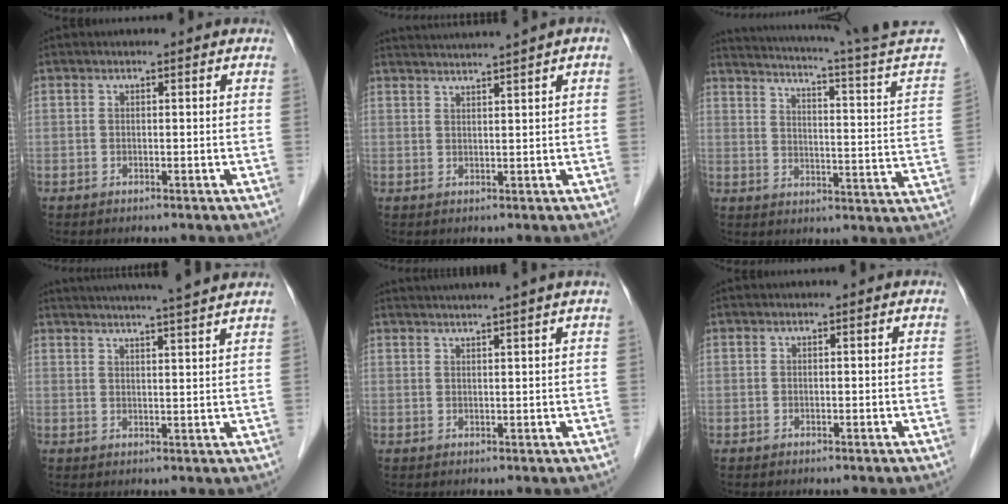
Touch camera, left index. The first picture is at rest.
{"total": 5.6, "force": [4.8, -1.6, 2.3], "torque": [-0.034, 0.015, 0.077]}
{"total": 18.5, "force": [15.9, -3.2, 8.9], "torque": [-0.154, -0.081, 0.192]}
{"total": 15.1, "force": [13.7, -1.0, 6.4], "torque": [-0.108, -0.004, 0.174]}
{"total": 8.0, "force": [7.0, -1.9, 3.2], "torque": [-0.036, 0.013, 0.084]}
{"total": 0.0}